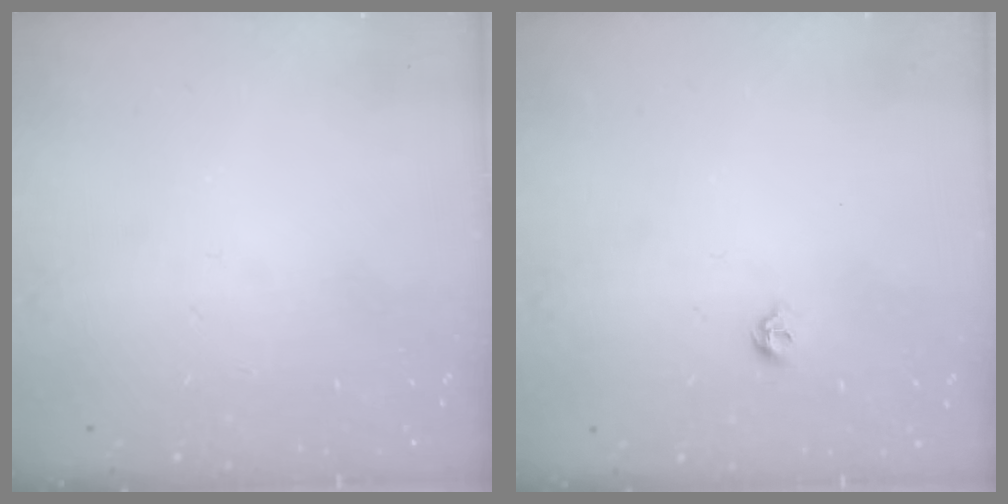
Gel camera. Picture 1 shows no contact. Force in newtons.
{"total": 4.4, "press": 4.3, "slide": 0.9}